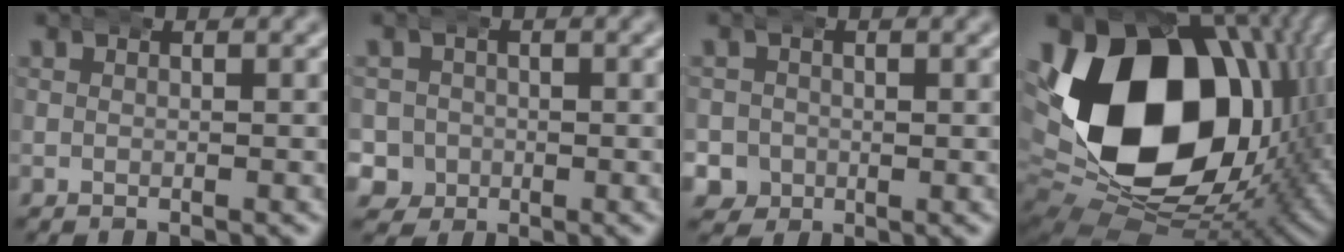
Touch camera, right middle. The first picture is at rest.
{"total": 6.0, "force": [-1.8, 5.6, 1.4], "torque": [-0.050, -0.022, -0.037]}
{"total": 5.4, "force": [-1.6, 5.0, 1.2], "torque": [-0.045, -0.022, -0.031]}
{"total": 27.2, "force": [0.8, 18.0, 20.4], "torque": [-0.355, -0.037, 0.019]}